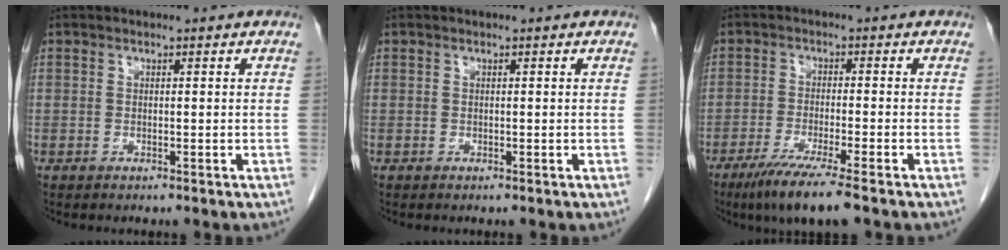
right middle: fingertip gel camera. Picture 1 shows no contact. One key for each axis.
{"total": 0.0}
{"total": 7.7, "fx": -5.4, "fy": -0.5, "fz": 5.5, "tx": -0.098, "ty": -0.025, "tz": -0.095}